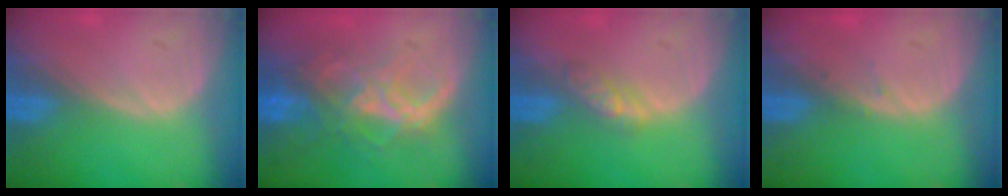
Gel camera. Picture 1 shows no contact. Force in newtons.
{"total": 8.9, "press": 7.6, "slide": 4.7}
{"total": 3.1, "press": 2.8, "slide": 1.3}
{"total": 0.7, "press": 0.4, "slide": 0.5}